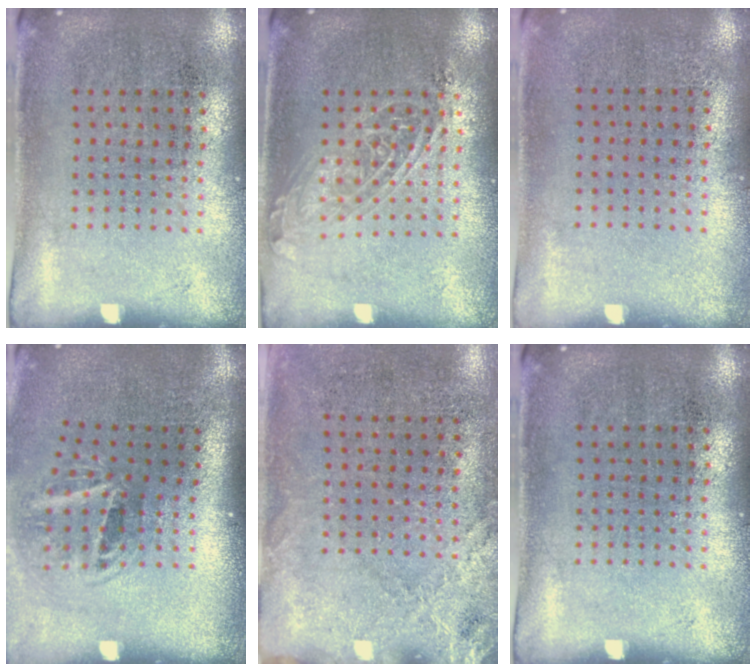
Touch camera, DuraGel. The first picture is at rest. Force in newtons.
{"total": 1.4, "press": 1.3, "slide": 0.7}
{"total": 0.0}
{"total": 2.0, "press": 1.2, "slide": 1.5}
{"total": 2.5, "press": 2.1, "slide": 1.3}
{"total": 0.0}